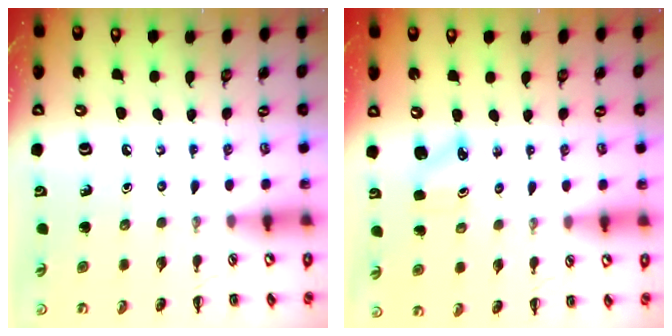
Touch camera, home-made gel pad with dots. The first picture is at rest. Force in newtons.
{"total": 1.7, "press": 1.7, "slide": 0.2}